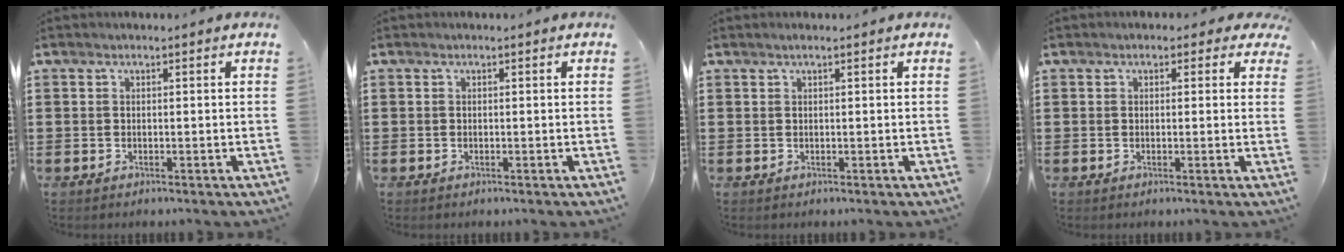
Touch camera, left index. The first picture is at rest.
{"total": 0.0}
{"total": 0.6, "force": [0.3, -0.1, 0.5], "torque": [-0.007, -0.001, 0.006]}
{"total": 1.4, "force": [0.4, 1.1, 0.8], "torque": [-0.012, 0.006, 0.002]}